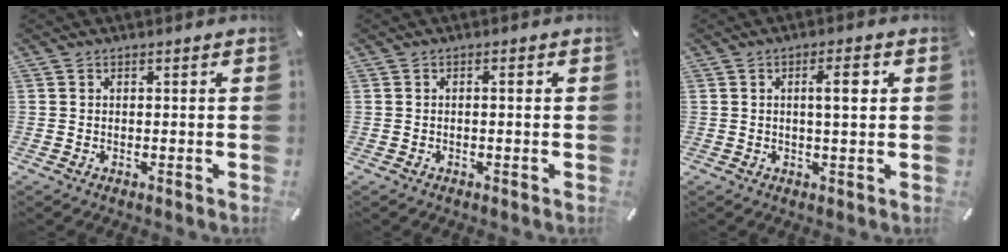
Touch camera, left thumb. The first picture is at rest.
{"total": 1.3, "force": [-0.1, 0.3, 1.3], "torque": [-0.024, 0.003, -0.003]}
{"total": 6.2, "force": [1.3, 1.5, 5.9], "torque": [-0.100, 0.001, 0.015]}